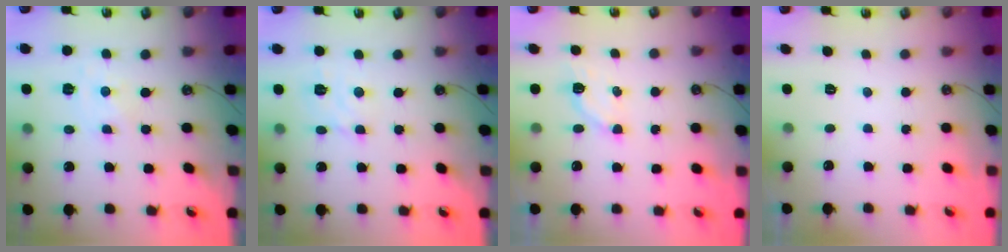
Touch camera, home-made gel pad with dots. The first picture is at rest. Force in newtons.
{"total": 2.9, "press": 2.9, "slide": 0.4}
{"total": 2.9, "press": 2.9, "slide": 0.7}
{"total": 0.0}